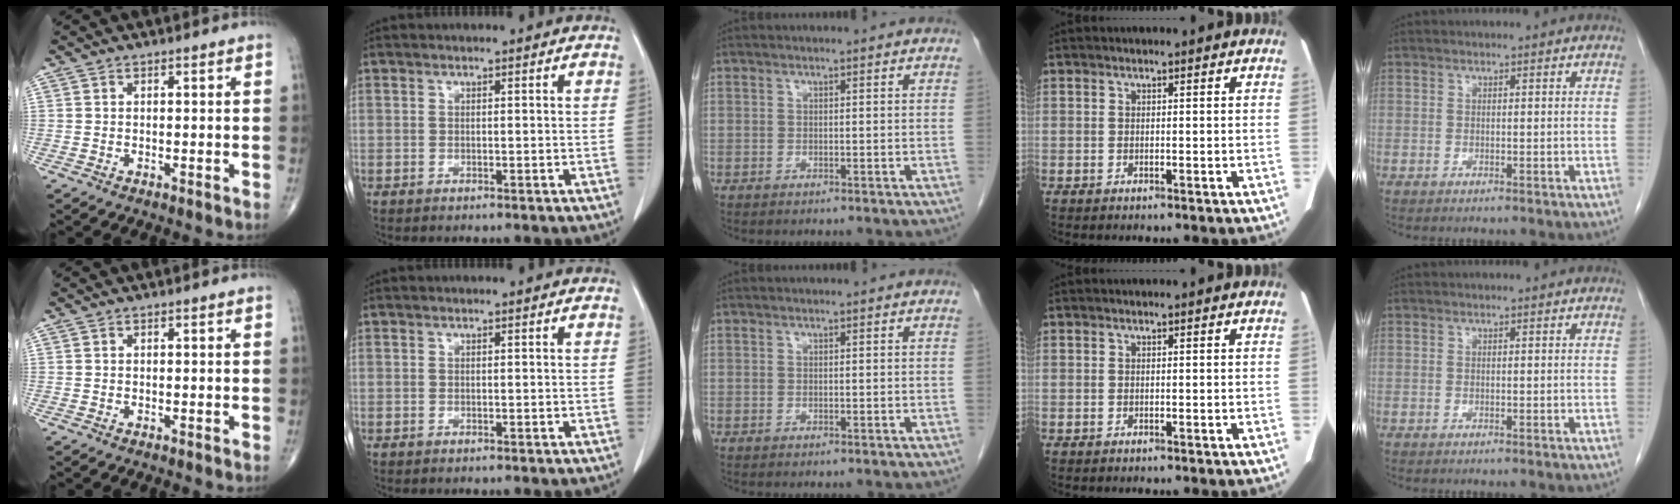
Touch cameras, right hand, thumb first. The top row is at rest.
{}